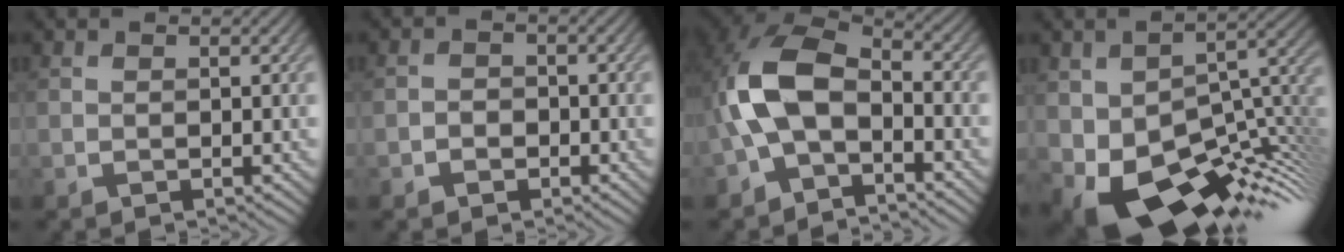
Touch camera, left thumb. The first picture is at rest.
{"total": 1.7, "force": [-1.0, 1.3, 0.5], "torque": [0.000, 0.003, -0.024]}
{"total": 9.7, "force": [-2.5, 5.7, 7.4], "torque": [-0.164, 0.009, -0.065]}
{"total": 15.7, "force": [-7.1, 8.3, 11.2], "torque": [-0.201, -0.045, -0.101]}